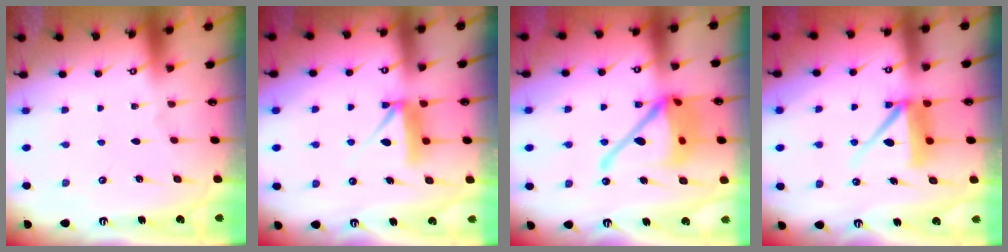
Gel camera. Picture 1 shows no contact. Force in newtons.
{"total": 7.4, "press": 7.4, "slide": 0.4}
{"total": 17.8, "press": 17.6, "slide": 3.0}
{"total": 9.2, "press": 9.1, "slide": 1.1}